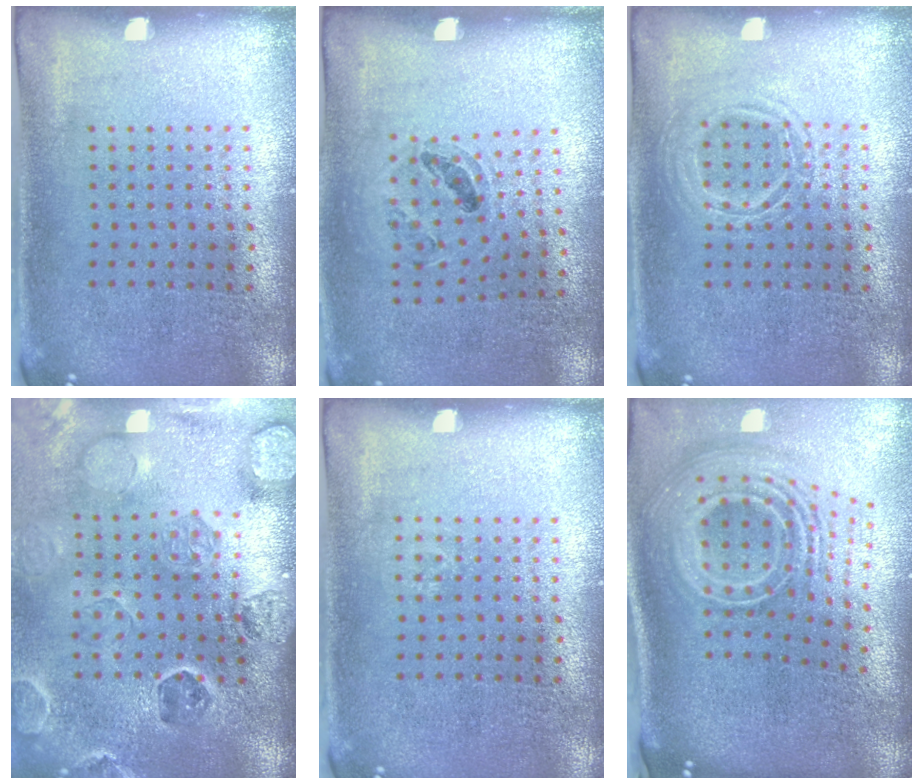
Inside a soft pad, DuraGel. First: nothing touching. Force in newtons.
{"total": 0.9, "press": 0.8, "slide": 0.3}
{"total": 1.6, "press": 1.6, "slide": 0.2}
{"total": 2.7, "press": 2.6, "slide": 0.5}
{"total": 0.5, "press": 0.5, "slide": 0.2}
{"total": 3.2, "press": 2.0, "slide": 2.4}